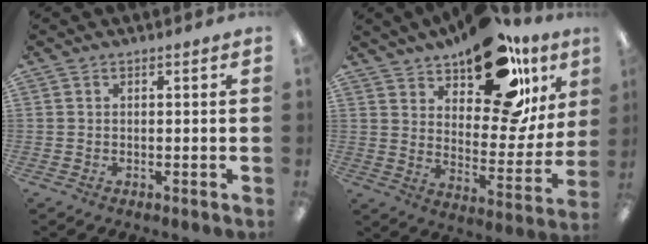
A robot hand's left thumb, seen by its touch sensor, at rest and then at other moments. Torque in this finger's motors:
{"motor_torque": [0.24, 1.23, 1.43, -1.33, 0.20]}